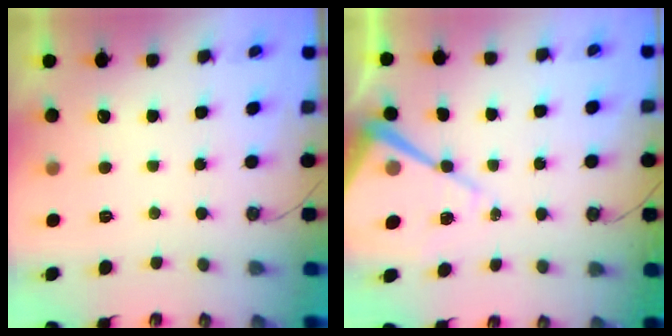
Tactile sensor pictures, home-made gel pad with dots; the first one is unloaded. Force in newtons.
{"total": 13.0, "press": 12.9, "slide": 1.3}